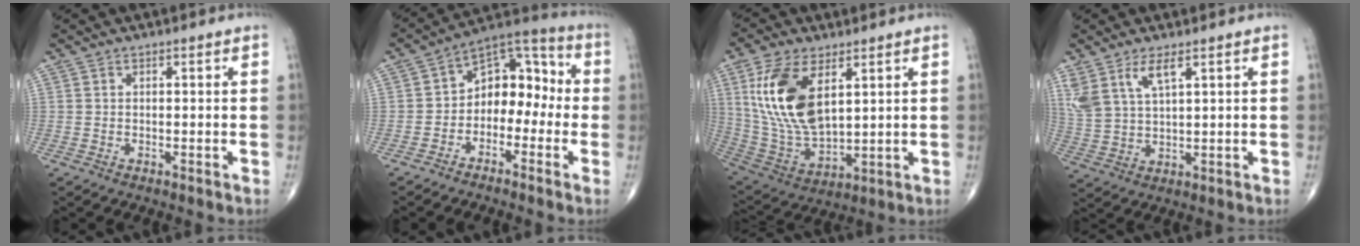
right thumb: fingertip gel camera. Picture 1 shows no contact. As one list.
[{"total": 11.2, "force": [-2.0, 7.8, 7.8], "torque": [-0.074, 0.054, -0.052]}, {"total": 17.1, "force": [5.8, 8.6, 13.6], "torque": [-0.265, -0.024, 0.124]}, {"total": 7.4, "force": [4.2, 2.6, 5.4], "torque": [-0.122, -0.013, 0.095]}]